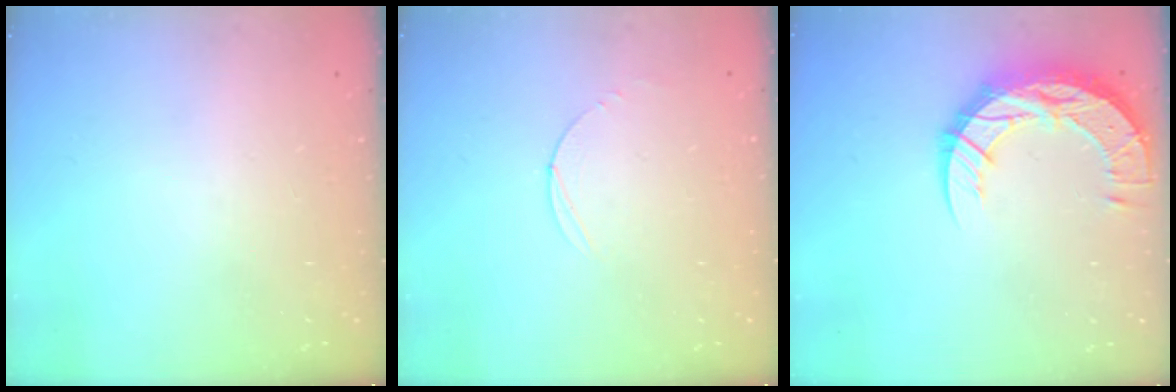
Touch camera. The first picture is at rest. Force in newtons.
{"total": 3.0, "press": 3.0, "slide": 0.3}
{"total": 15.7, "press": 15.6, "slide": 1.2}